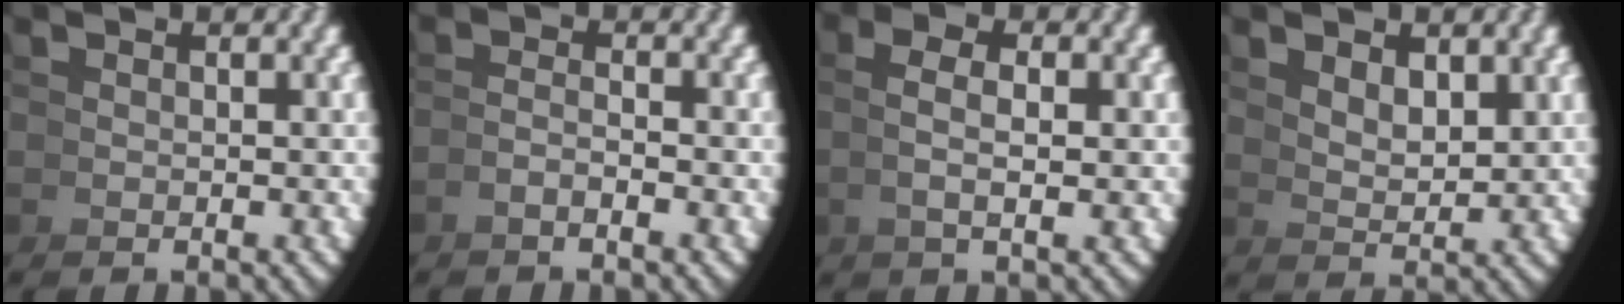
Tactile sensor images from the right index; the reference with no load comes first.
{"total": 1.6, "force": [-1.1, -1.1, 0.5], "torque": [0.000, 0.002, -0.021]}
{"total": 2.6, "force": [1.0, -0.1, 2.4], "torque": [-0.045, 0.006, 0.019]}
{"total": 2.2, "force": [2.0, -0.6, 0.9], "torque": [-0.002, -0.004, 0.048]}